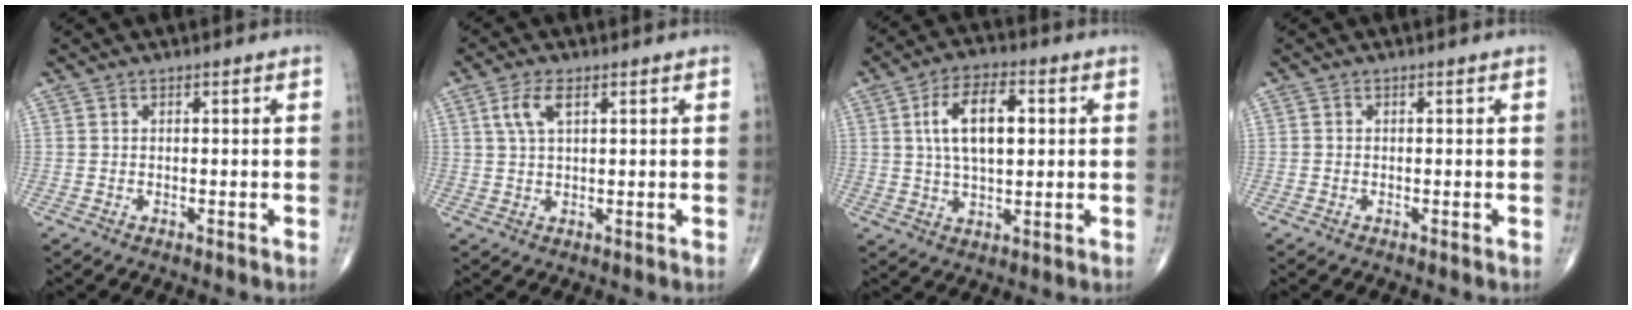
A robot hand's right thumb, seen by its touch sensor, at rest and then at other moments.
{"total": 4.5, "force": [1.8, 2.0, 3.6], "torque": [-0.080, 0.005, 0.037]}
{"total": 11.3, "force": [2.2, 5.6, 9.6], "torque": [-0.160, 0.006, 0.038]}
{"total": 0.0}